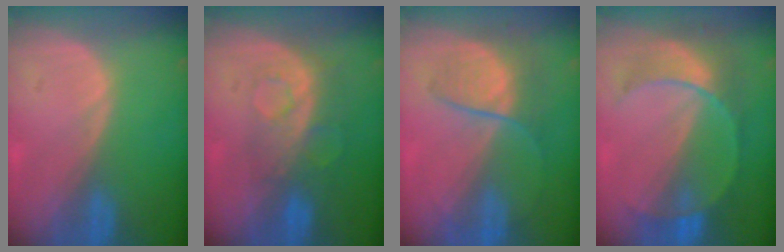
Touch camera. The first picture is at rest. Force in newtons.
{"total": 8.5, "press": 7.2, "slide": 4.6}
{"total": 6.8, "press": 6.3, "slide": 2.7}
{"total": 7.3, "press": 7.3, "slide": 0.2}